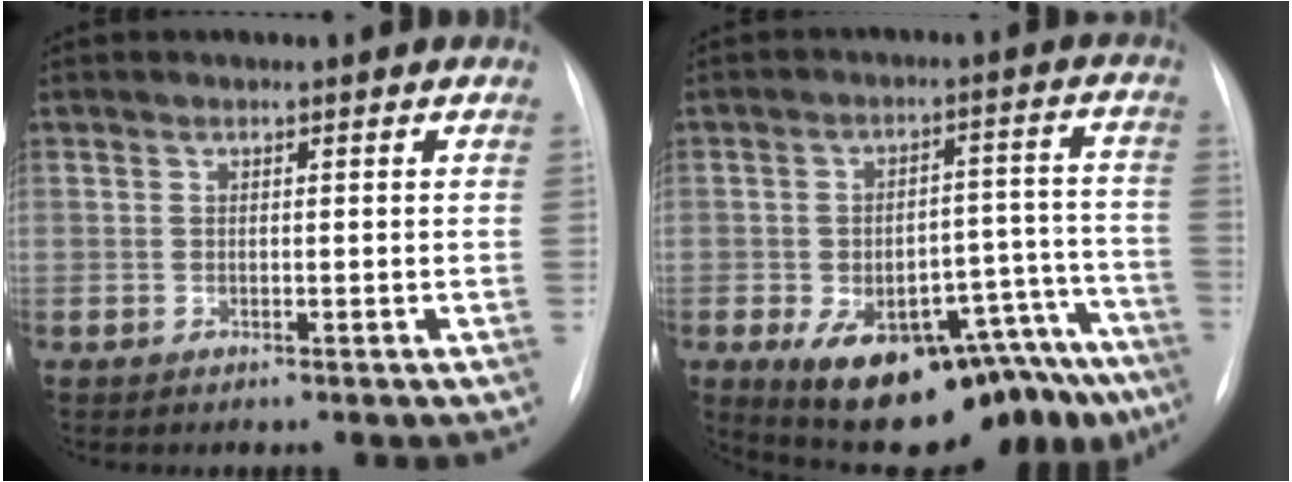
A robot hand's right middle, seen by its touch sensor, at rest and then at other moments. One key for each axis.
{"total": 21.2, "fx": -13.8, "fy": 9.3, "fz": 13.1, "tx": -0.112, "ty": 0.044, "tz": -0.178}